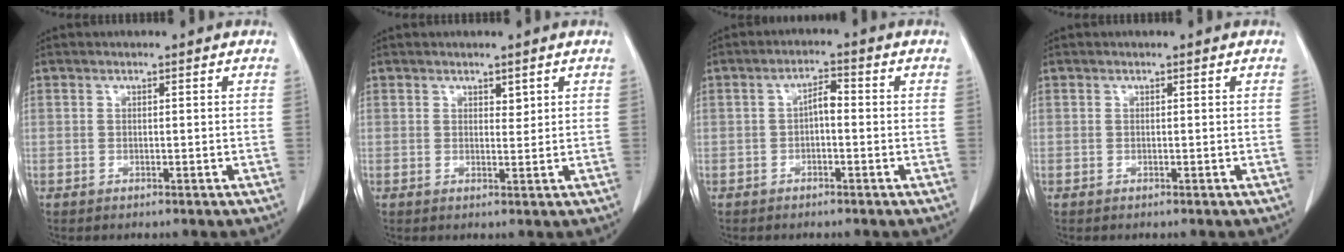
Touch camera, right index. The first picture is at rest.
{"total": 1.3, "force": [0.8, 0.6, 0.7], "torque": [-0.009, -0.005, 0.013]}
{"total": 2.7, "force": [-0.4, 1.0, 2.5], "torque": [-0.041, 0.010, -0.007]}
{"total": 0.0}